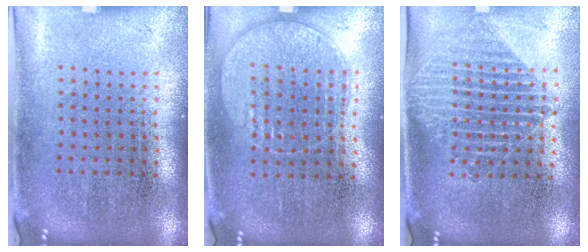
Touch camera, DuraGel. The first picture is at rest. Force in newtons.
{"total": 1.0, "press": 0.9, "slide": 0.4}
{"total": 1.5, "press": 1.3, "slide": 0.8}